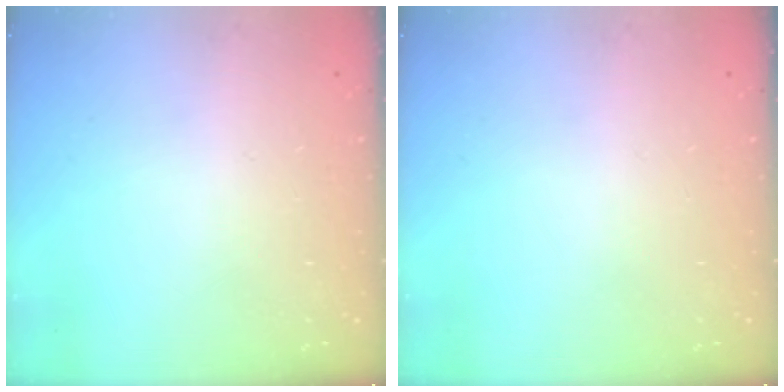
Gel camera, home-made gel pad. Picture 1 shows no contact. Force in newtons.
{"total": 0.0}